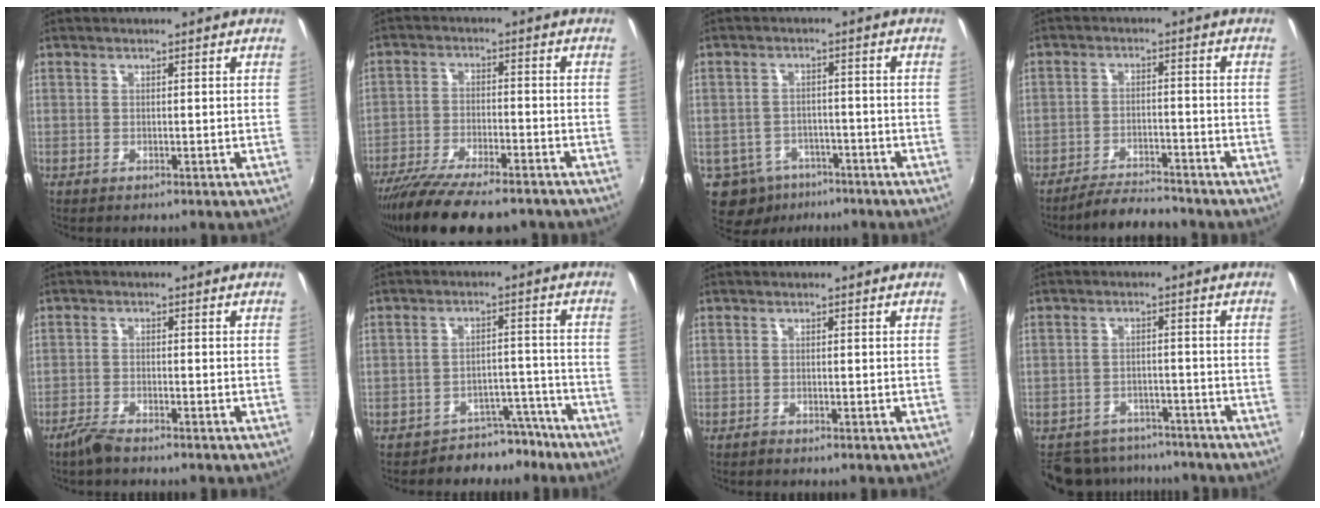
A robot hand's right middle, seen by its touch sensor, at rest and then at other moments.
{"total": 15.3, "force": [-12.5, 3.4, 8.1], "torque": [-0.165, -0.042, -0.205]}
{"total": 10.0, "force": [-5.9, 7.5, 3.1], "torque": [-0.096, 0.003, -0.078]}
{"total": 6.9, "force": [-6.5, 1.0, 1.9], "torque": [-0.056, 0.001, -0.104]}
{"total": 3.4, "force": [-2.9, 0.5, 1.7], "torque": [-0.053, -0.003, -0.059]}
{"total": 6.8, "force": [-5.6, 3.6, 1.0], "torque": [-0.009, 0.031, -0.074]}
{"total": 0.5, "force": [-0.5, 0.0, 0.1], "torque": [-0.001, -0.001, -0.012]}
{"total": 12.0, "force": [-10.2, 5.6, 2.9], "torque": [-0.082, 0.006, -0.144]}